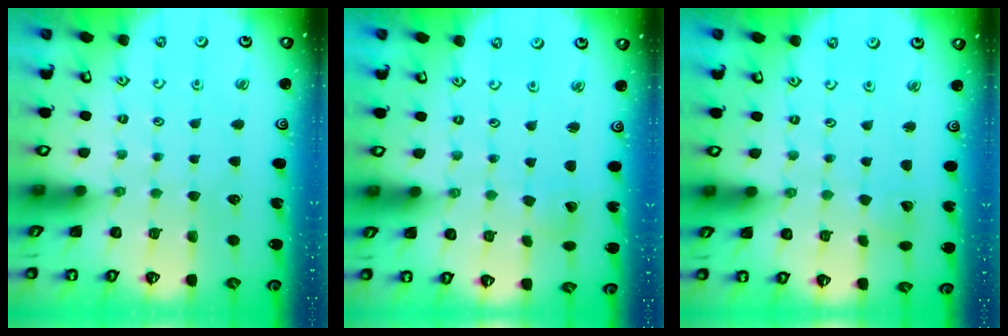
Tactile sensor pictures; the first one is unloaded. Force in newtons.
{"total": 1.0, "press": 1.0, "slide": 0.1}
{"total": 3.1, "press": 3.1, "slide": 0.3}